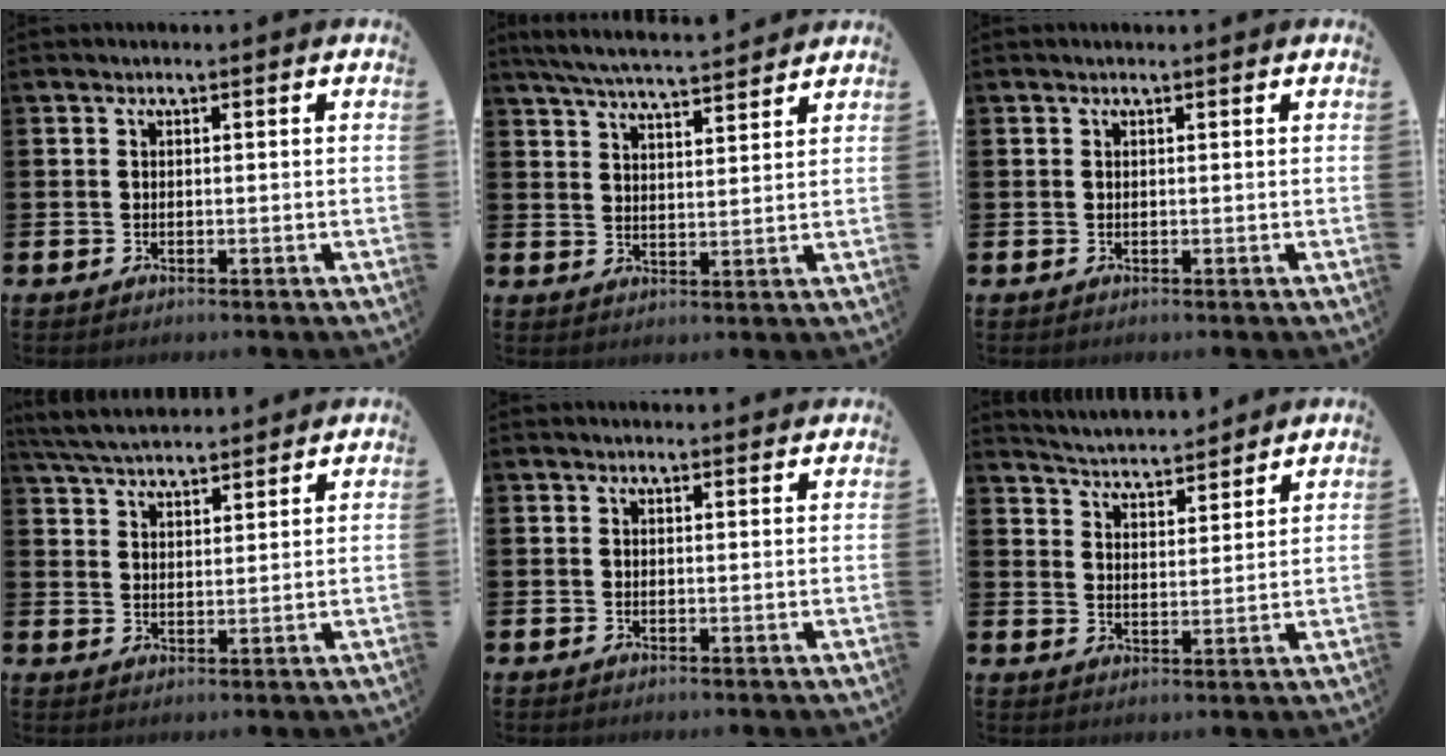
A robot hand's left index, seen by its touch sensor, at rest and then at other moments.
{"total": 5.9, "force": [5.7, 0.3, 1.4], "torque": [-0.045, -0.032, 0.103]}
{"total": 0.0}
{"total": 5.1, "force": [5.0, 0.5, 0.7], "torque": [-0.034, -0.025, 0.091]}
{"total": 0.8, "force": [0.8, 0.1, 0.1], "torque": [0.007, -0.003, 0.012]}
{"total": 4.9, "force": [4.8, 0.5, 0.0], "torque": [-0.019, -0.036, 0.084]}